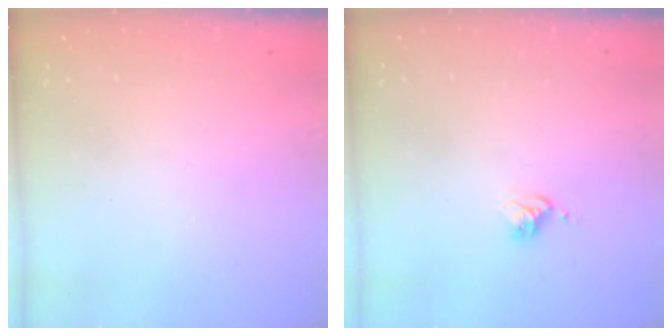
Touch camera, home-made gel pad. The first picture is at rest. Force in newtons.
{"total": 4.3, "press": 4.2, "slide": 0.5}